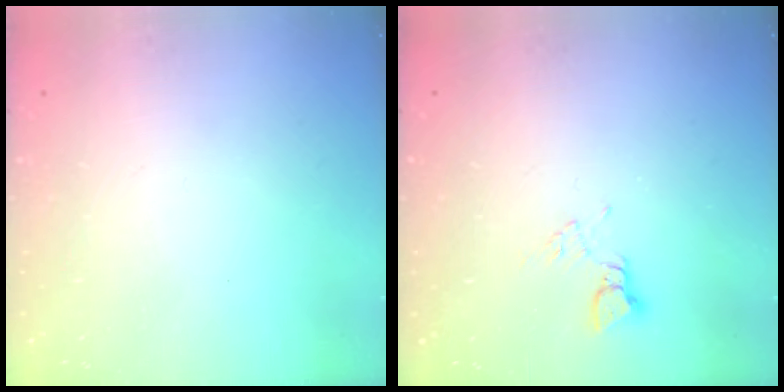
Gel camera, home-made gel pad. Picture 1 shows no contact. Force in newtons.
{"total": 3.0, "press": 2.9, "slide": 0.4}